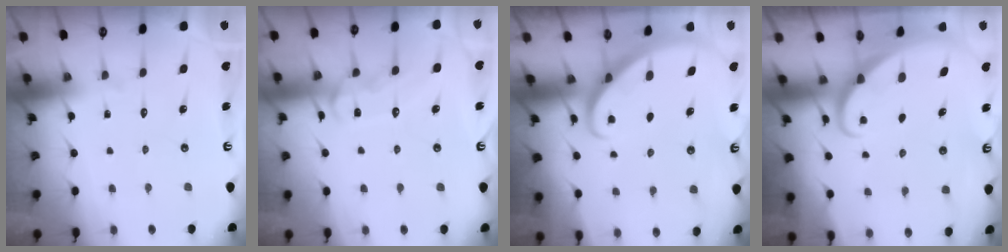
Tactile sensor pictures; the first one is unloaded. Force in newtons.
{"total": 11.2, "press": 11.2, "slide": 0.8}
{"total": 2.9, "press": 2.9, "slide": 0.2}
{"total": 1.7, "press": 1.7, "slide": 0.1}